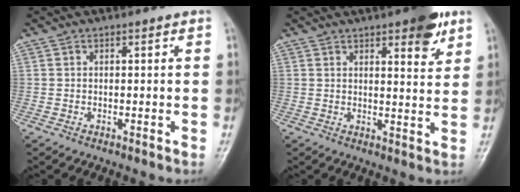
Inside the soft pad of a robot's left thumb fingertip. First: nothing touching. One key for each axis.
{"total": 8.0, "fx": 4.8, "fy": 2.3, "fz": 6.0, "tx": -0.065, "ty": -0.024, "tz": 0.061}